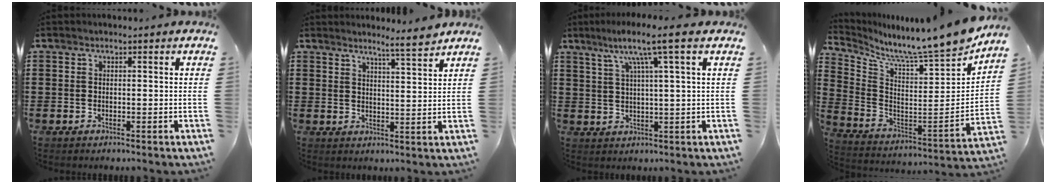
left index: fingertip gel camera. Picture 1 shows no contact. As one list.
[{"total": 4.6, "force": [4.3, -0.5, 1.8], "torque": [-0.046, -0.015, 0.075]}, {"total": 7.5, "force": [3.8, -0.3, 6.4], "torque": [-0.135, 0.000, 0.058]}, {"total": 9.7, "force": [9.1, -0.8, 3.2], "torque": [-0.078, -0.098, 0.141]}]